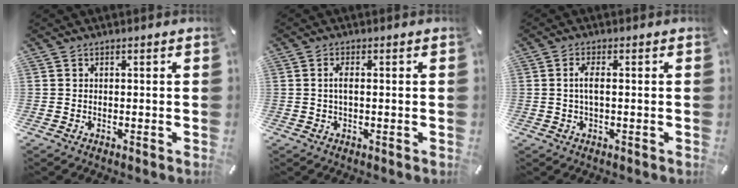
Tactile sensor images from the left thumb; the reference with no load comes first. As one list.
[{"total": 2.3, "force": [0.0, 0.8, 2.1], "torque": [-0.041, 0.001, -0.001]}, {"total": 3.4, "force": [0.1, 0.9, 3.3], "torque": [-0.061, 0.000, -0.001]}]